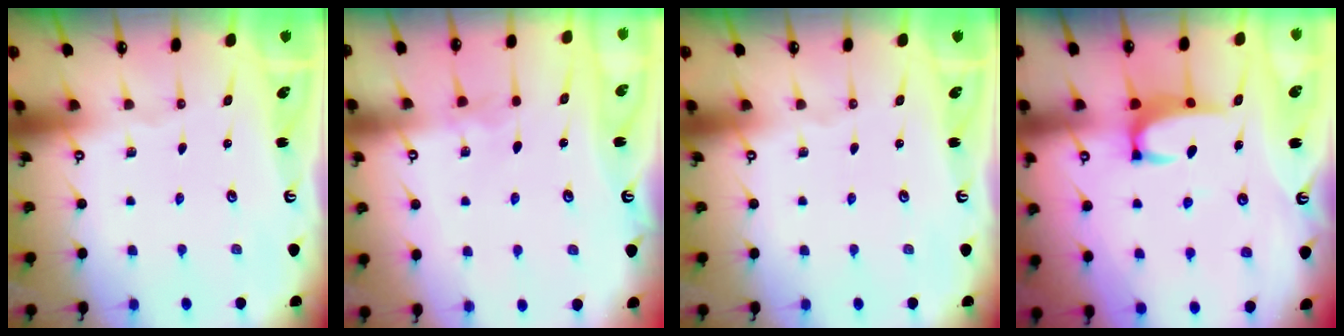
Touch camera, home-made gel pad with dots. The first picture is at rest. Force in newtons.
{"total": 2.3, "press": 2.3, "slide": 0.4}
{"total": 0.0}
{"total": 3.2, "press": 3.2, "slide": 0.3}